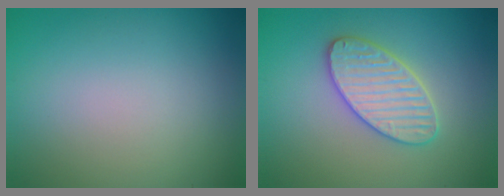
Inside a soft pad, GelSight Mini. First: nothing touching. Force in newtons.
{"total": 3.8, "press": 3.8, "slide": 0.3}